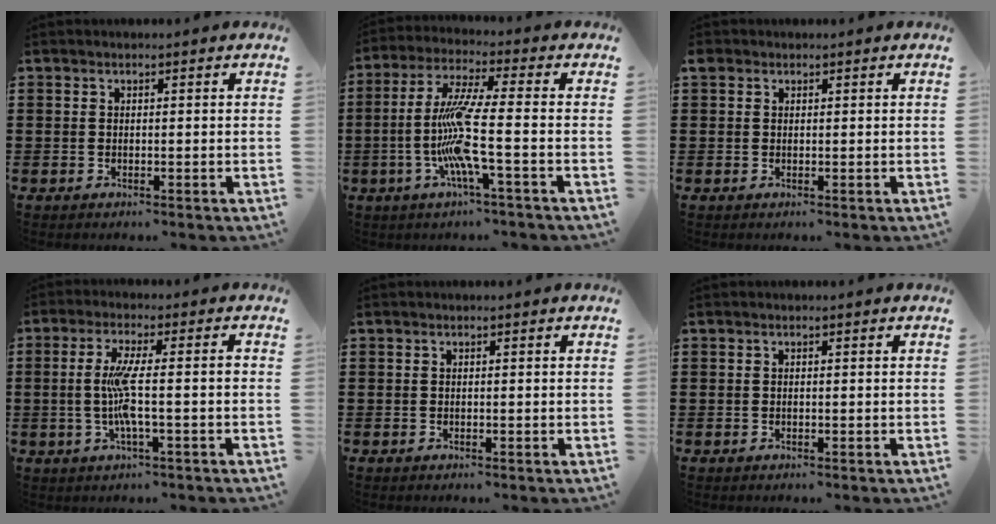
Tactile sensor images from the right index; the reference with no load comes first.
{"total": 10.7, "force": [-2.9, 0.0, 10.3], "torque": [-0.232, -0.022, -0.069]}
{"total": 1.0, "force": [0.4, 0.9, 0.3], "torque": [-0.009, 0.005, 0.008]}
{"total": 6.8, "force": [-0.7, 0.7, 6.7], "torque": [-0.142, -0.009, -0.024]}
{"total": 0.0}
{"total": 0.0}